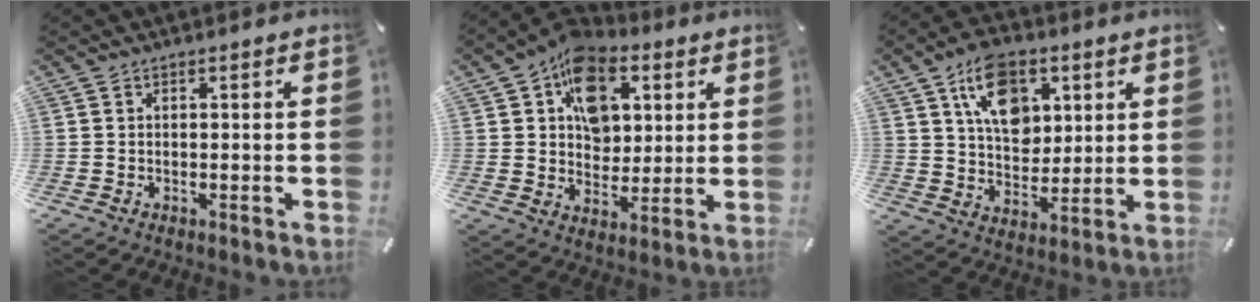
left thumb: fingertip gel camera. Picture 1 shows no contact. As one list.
[{"total": 13.1, "force": [5.4, 10.2, 6.3], "torque": [-0.106, -0.028, 0.101]}, {"total": 13.4, "force": [6.1, 9.1, 7.6], "torque": [-0.122, -0.013, 0.113]}]